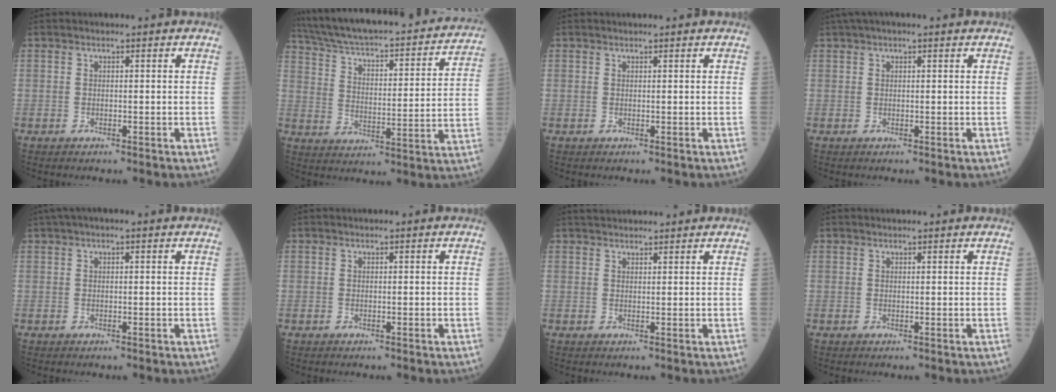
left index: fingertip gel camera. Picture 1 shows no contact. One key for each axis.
{"total": 30.1, "fx": 26.6, "fy": 5.5, "fz": 12.8, "tx": -0.215, "ty": -0.032, "tz": 0.347}
{"total": 1.0, "fx": 1.0, "fy": 0.0, "fz": 0.3, "tx": -0.006, "ty": 0.010, "tz": 0.015}
{"total": 4.2, "fx": 3.2, "fy": 0.3, "fz": 2.7, "tx": -0.048, "ty": 0.039, "tz": 0.049}
{"total": 2.9, "fx": 1.9, "fy": 0.3, "fz": 2.1, "tx": -0.039, "ty": 0.032, "tz": 0.029}
{"total": 0.0}
{"total": 5.7, "fx": 5.4, "fy": 0.9, "fz": 1.7, "tx": -0.021, "ty": 0.038, "tz": 0.077}
{"total": 2.0, "fx": 1.8, "fy": 0.2, "fz": 0.6, "tx": -0.008, "ty": 0.014, "tz": 0.023}